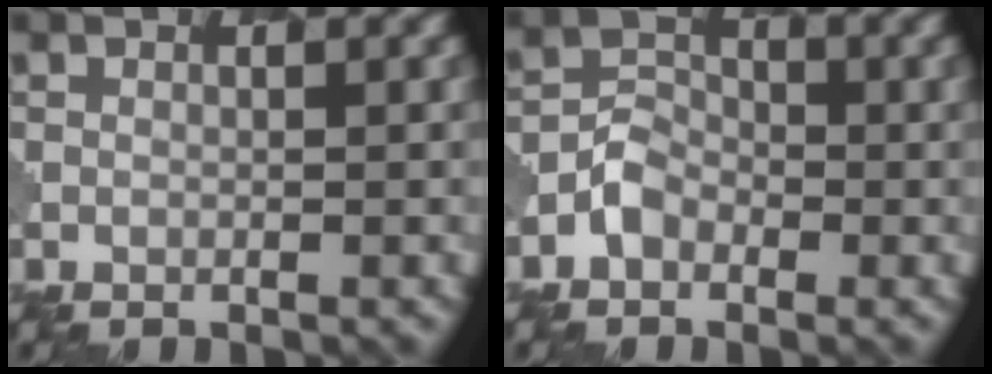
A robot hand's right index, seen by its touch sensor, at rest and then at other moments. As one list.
[{"total": 2.2, "force": [-1.2, 1.7, 0.5], "torque": [-0.011, 0.007, -0.027]}]